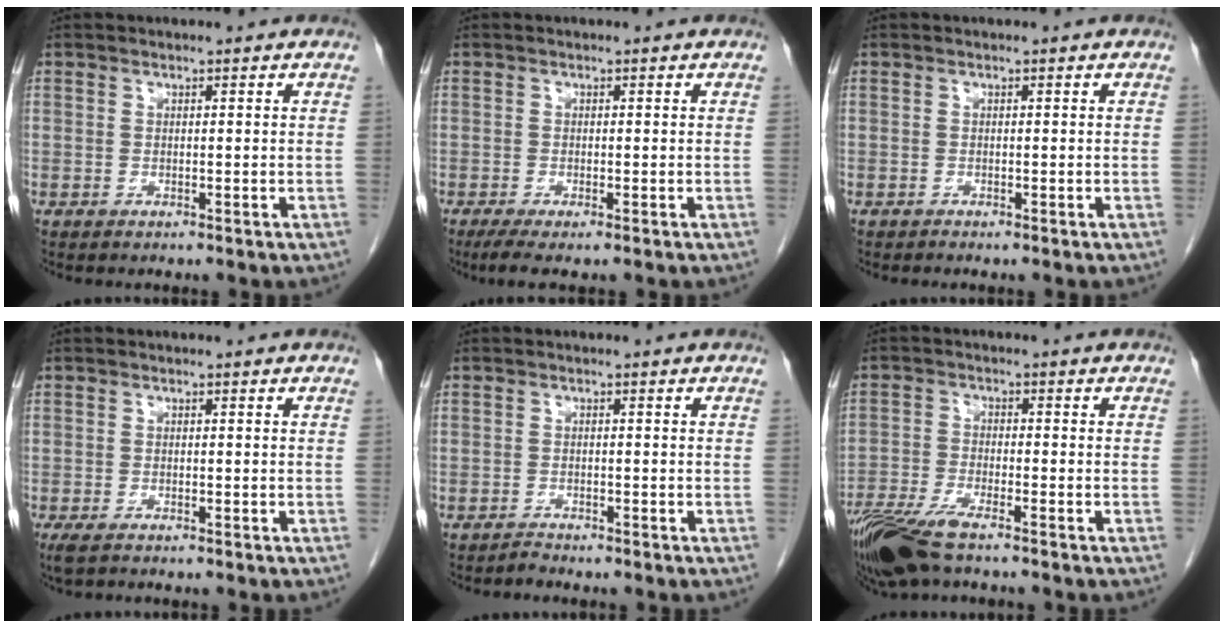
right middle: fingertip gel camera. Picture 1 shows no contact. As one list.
[{"total": 3.4, "force": [-2.2, 0.5, 2.5], "torque": [-0.046, -0.012, -0.037]}, {"total": 0.0}, {"total": 2.1, "force": [-1.6, 0.6, 1.2], "torque": [-0.023, -0.007, -0.026]}, {"total": 0.9, "force": [-0.9, -0.1, -0.2], "torque": [0.006, -0.004, -0.016]}, {"total": 9.6, "force": [-7.2, 1.7, 6.1], "torque": [-0.121, -0.020, -0.133]}]